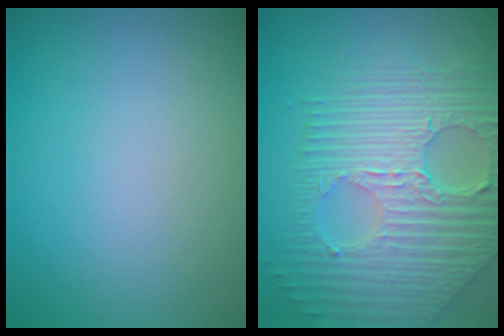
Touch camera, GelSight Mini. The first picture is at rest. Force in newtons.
{"total": 9.1, "press": 6.3, "slide": 6.6}